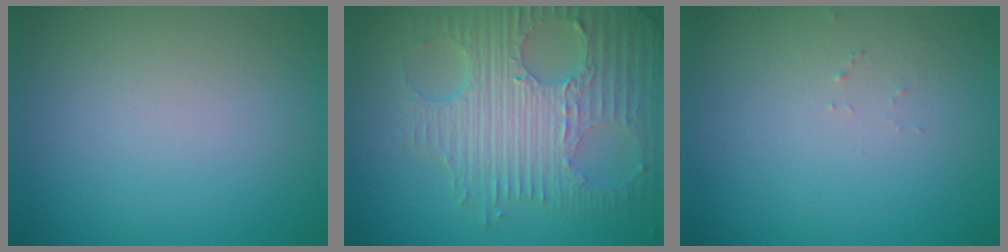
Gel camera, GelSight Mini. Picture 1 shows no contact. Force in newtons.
{"total": 8.6, "press": 5.9, "slide": 6.2}
{"total": 0.7, "press": 0.7, "slide": 0.1}